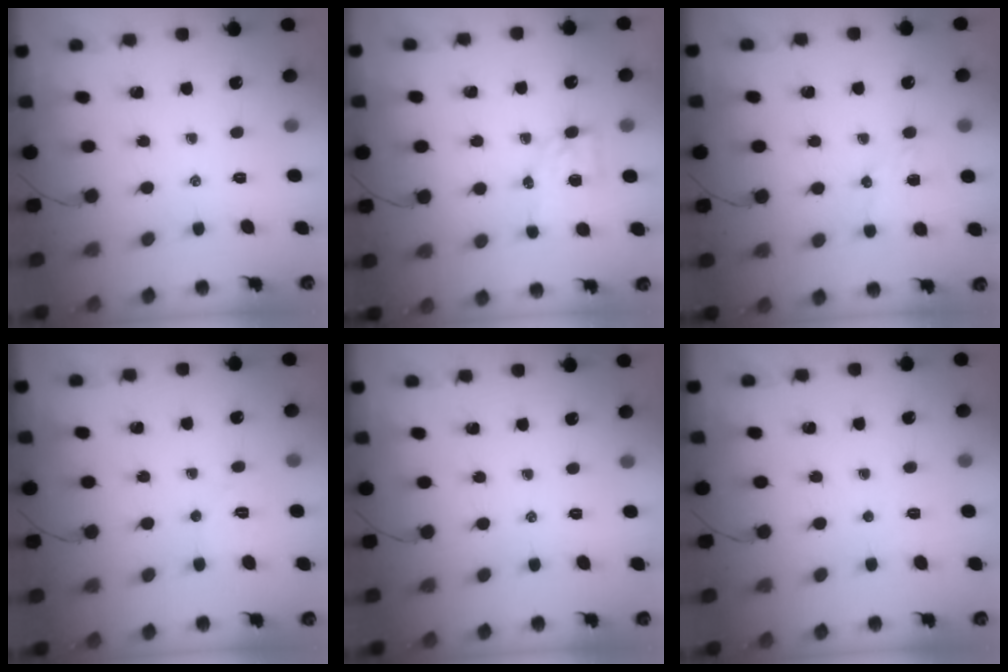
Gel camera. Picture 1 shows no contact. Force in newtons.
{"total": 5.7, "press": 5.6, "slide": 1.0}
{"total": 5.8, "press": 5.7, "slide": 1.4}
{"total": 4.8, "press": 4.7, "slide": 1.0}
{"total": 0.0}
{"total": 1.9, "press": 1.8, "slide": 0.6}